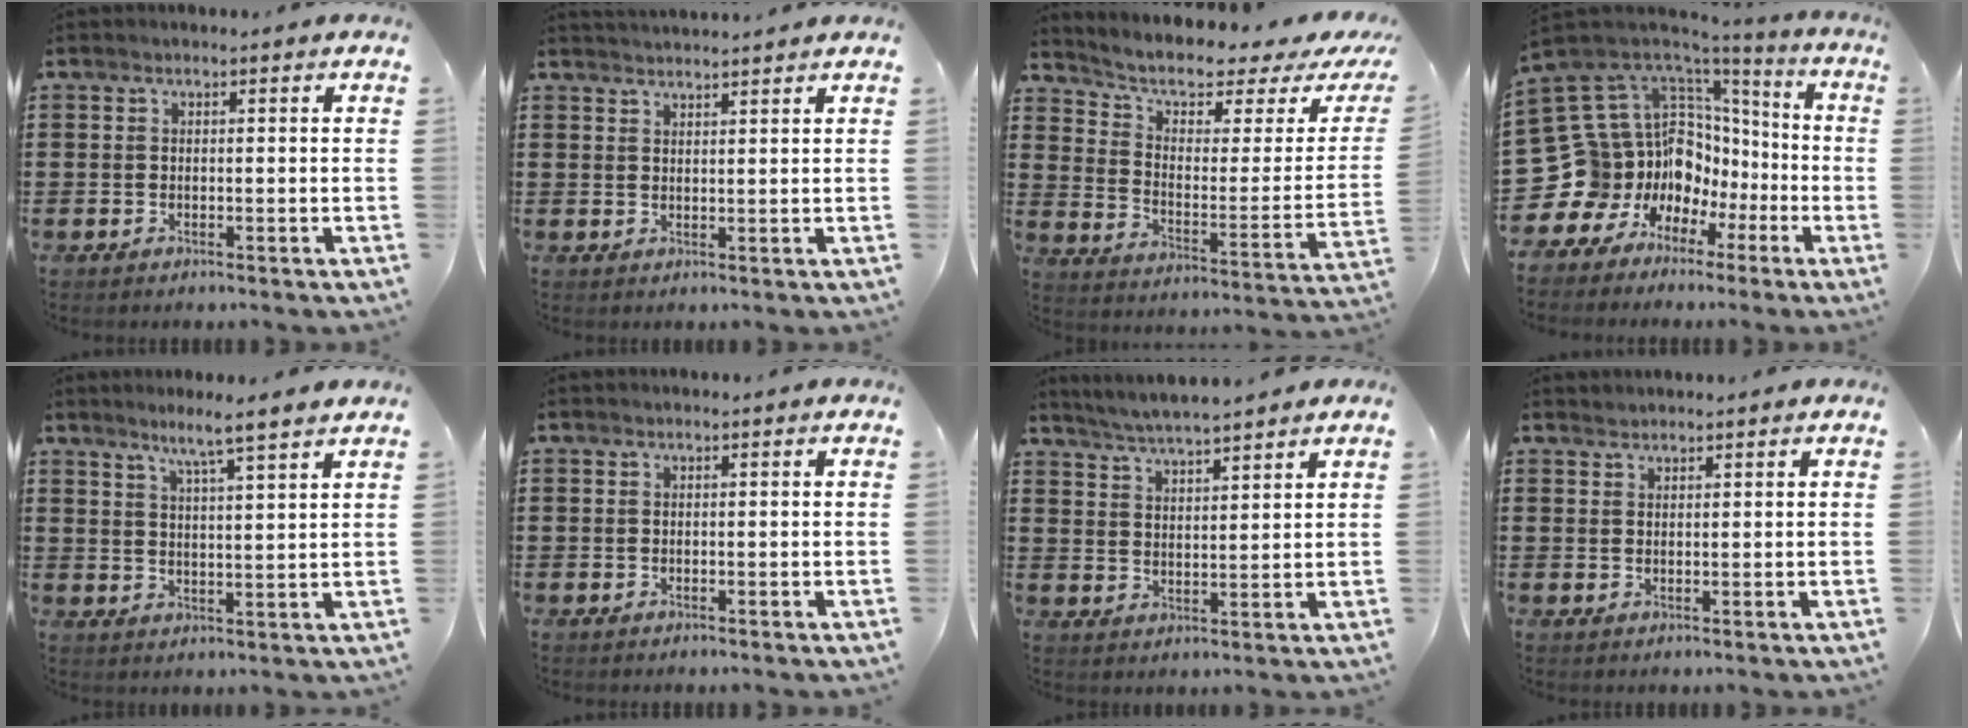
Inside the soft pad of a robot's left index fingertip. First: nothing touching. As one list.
[{"total": 2.0, "force": [2.0, -0.3, 0.1], "torque": [-0.006, -0.003, 0.038]}, {"total": 4.5, "force": [2.5, 2.1, 3.1], "torque": [-0.076, -0.016, 0.037]}, {"total": 13.4, "force": [-1.5, 12.8, 3.6], "torque": [-0.139, -0.055, 0.015]}, {"total": 5.0, "force": [4.1, -1.0, 2.6], "torque": [-0.065, -0.017, 0.069]}, {"total": 0.0}, {"total": 4.2, "force": [4.1, -0.3, 1.0], "torque": [-0.033, -0.017, 0.073]}, {"total": 1.0, "force": [1.0, 0.1, -0.1], "torque": [0.000, -0.001, 0.020]}]